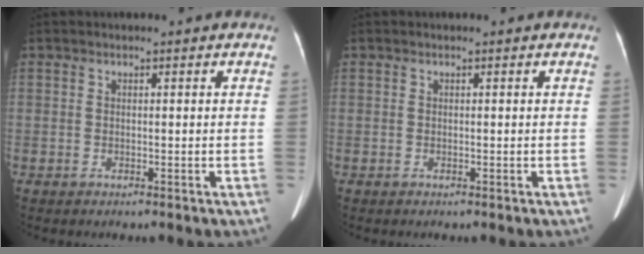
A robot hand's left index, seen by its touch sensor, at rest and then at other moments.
{"total": 0.0}